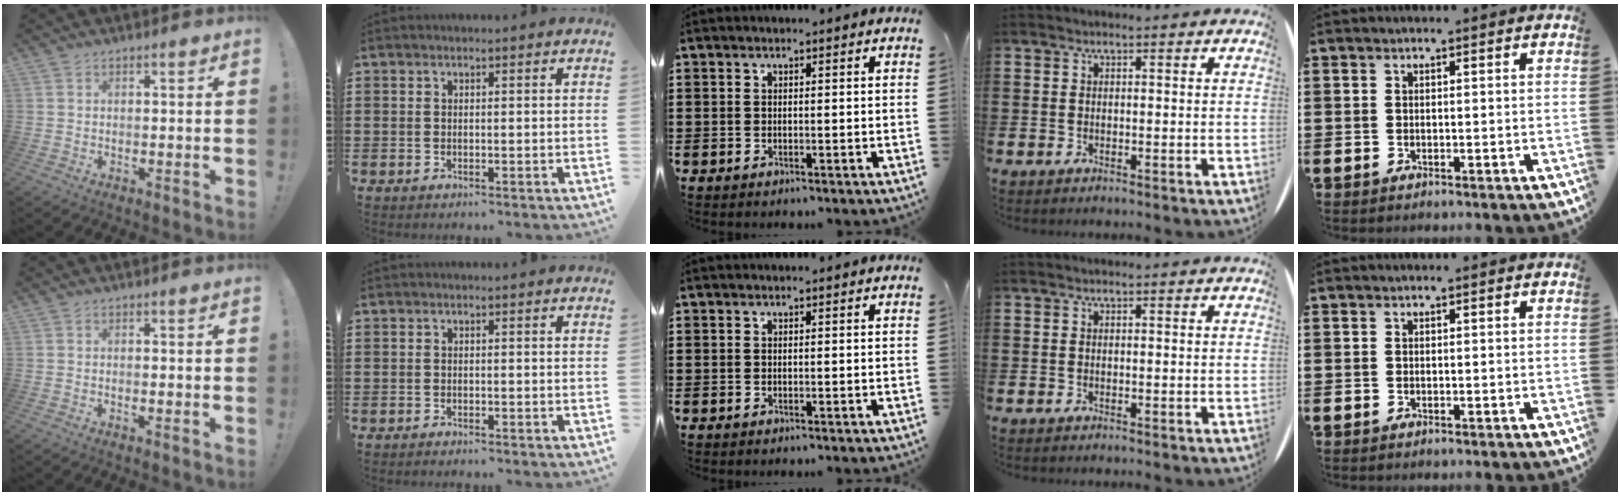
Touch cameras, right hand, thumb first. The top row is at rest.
{"thumb": {"total": 0.9, "force": [-0.4, 0.0, 0.7], "torque": [-0.008, -0.003, -0.009]}, "index": {"total": 0.7, "force": [-0.7, 0.0, 0.0], "torque": [-0.001, -0.003, -0.014]}}